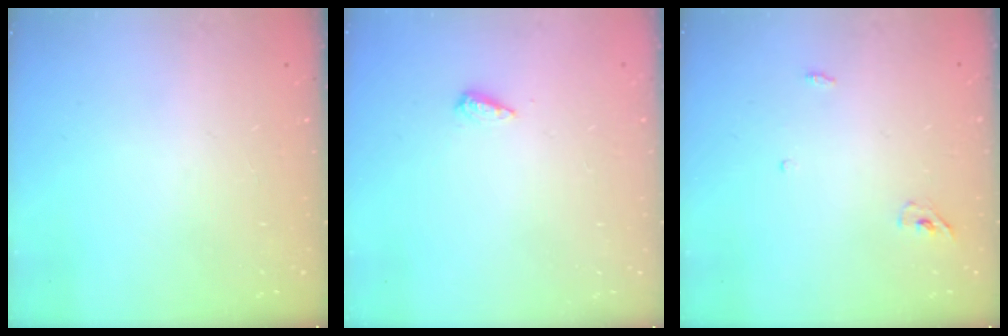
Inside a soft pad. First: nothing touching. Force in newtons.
{"total": 5.7, "press": 5.7, "slide": 0.7}
{"total": 3.6, "press": 3.4, "slide": 1.1}